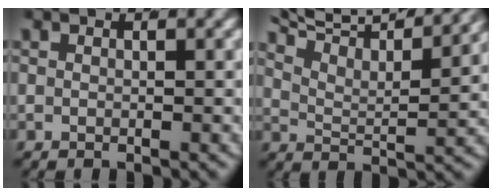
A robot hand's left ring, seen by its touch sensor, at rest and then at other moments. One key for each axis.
{"total": 9.2, "fx": 7.1, "fy": 3.4, "fz": 4.8, "tx": -0.085, "ty": 0.019, "tz": 0.105}